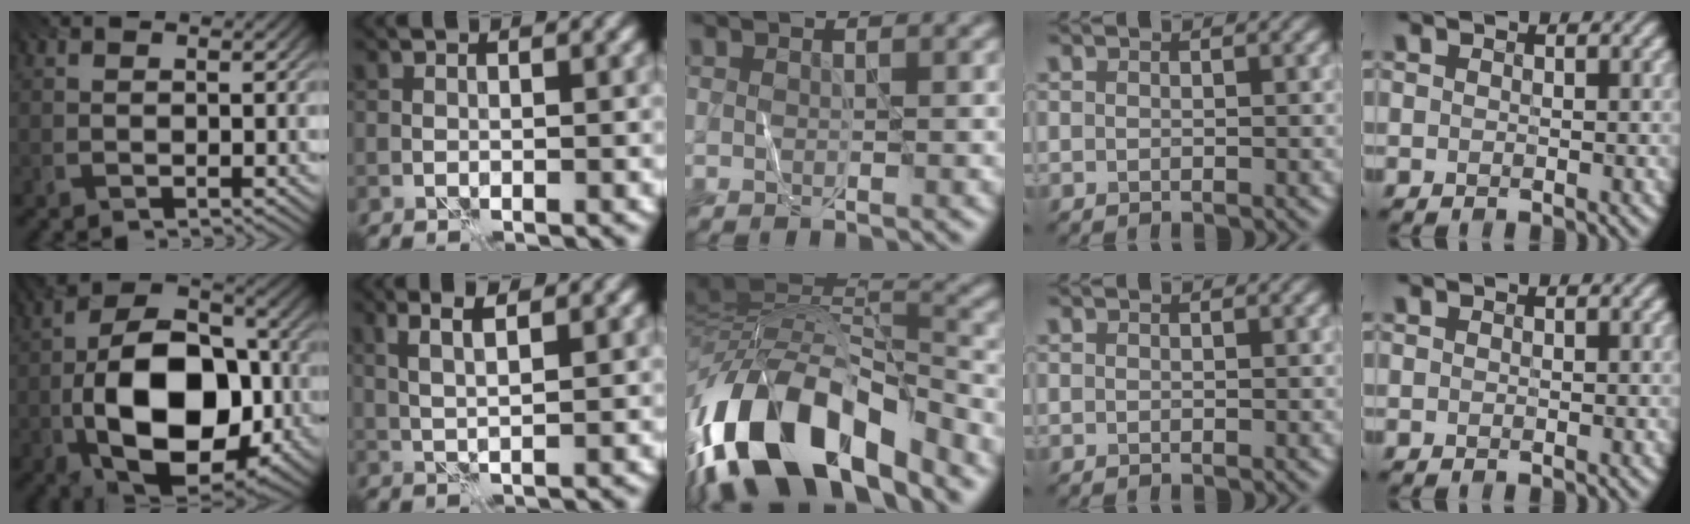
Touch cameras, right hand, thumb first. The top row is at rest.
{"thumb": {"total": 16.5, "force": [-4.6, 9.7, 12.6], "torque": [-0.206, -0.012, -0.089]}, "index": {"total": 2.8, "force": [1.3, 0.4, 2.4], "torque": [-0.047, 0.002, 0.024]}, "middle": {"total": 15.4, "force": [-8.5, 6.5, 11.1], "torque": [-0.210, 0.006, -0.147]}}